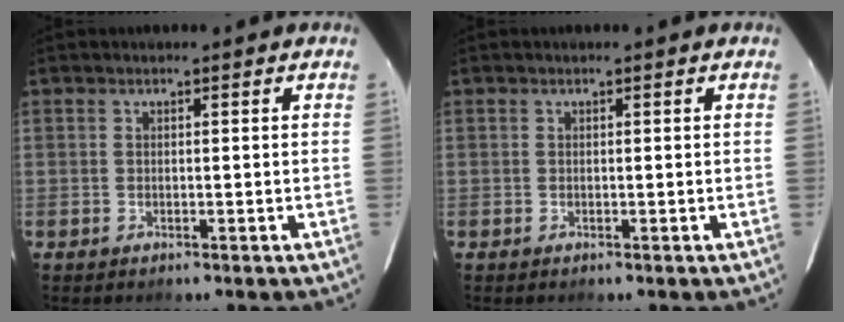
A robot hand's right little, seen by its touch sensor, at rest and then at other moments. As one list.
[{"total": 0.0}]